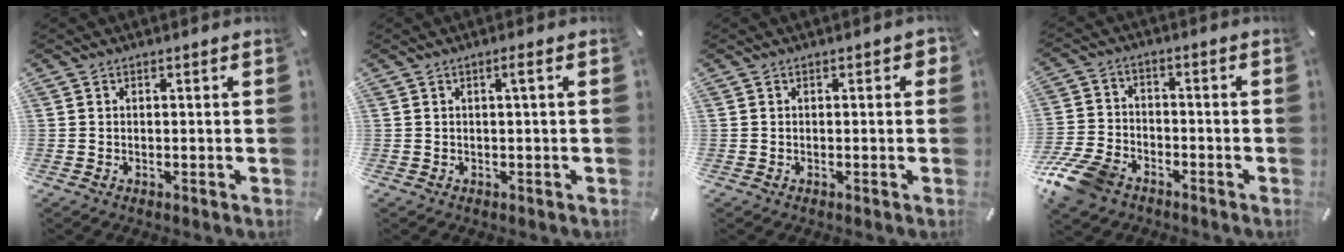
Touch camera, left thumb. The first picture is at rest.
{"total": 1.6, "force": [0.2, 0.0, 1.6], "torque": [-0.030, 0.000, 0.002]}
{"total": 0.9, "force": [-0.2, 0.6, 0.6], "torque": [-0.002, -0.001, -0.005]}
{"total": 10.2, "force": [-6.8, 6.0, 4.6], "torque": [-0.104, 0.034, -0.132]}